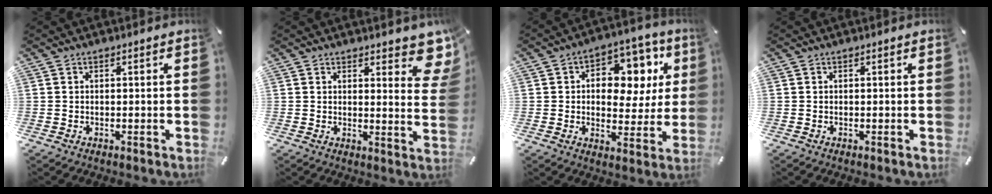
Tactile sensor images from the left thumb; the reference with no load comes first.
{"total": 7.9, "force": [5.8, 3.0, 4.4], "torque": [-0.044, -0.046, 0.099]}
{"total": 11.6, "force": [3.4, 8.4, 7.2], "torque": [-0.085, -0.028, 0.057]}
{"total": 0.0}